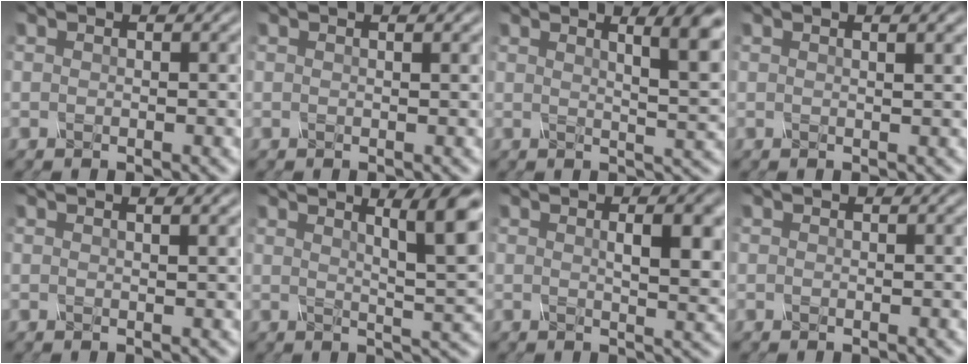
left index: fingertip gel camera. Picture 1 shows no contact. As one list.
[{"total": 1.3, "force": [0.7, 0.6, 1.0], "torque": [-0.005, 0.010, -0.006]}, {"total": 7.0, "force": [3.1, 1.5, 6.1], "torque": [-0.038, 0.028, 0.042]}, {"total": 2.6, "force": [1.3, 1.1, 2.0], "torque": [-0.007, 0.026, -0.005]}, {"total": 2.3, "force": [1.1, 0.9, 1.7], "torque": [-0.006, 0.021, -0.006]}, {"total": 8.4, "force": [3.6, 1.5, 7.5], "torque": [-0.060, 0.024, 0.055]}, {"total": 5.6, "force": [1.0, 1.5, 5.3], "torque": [-0.047, 0.016, 0.024]}, {"total": 0.0}]